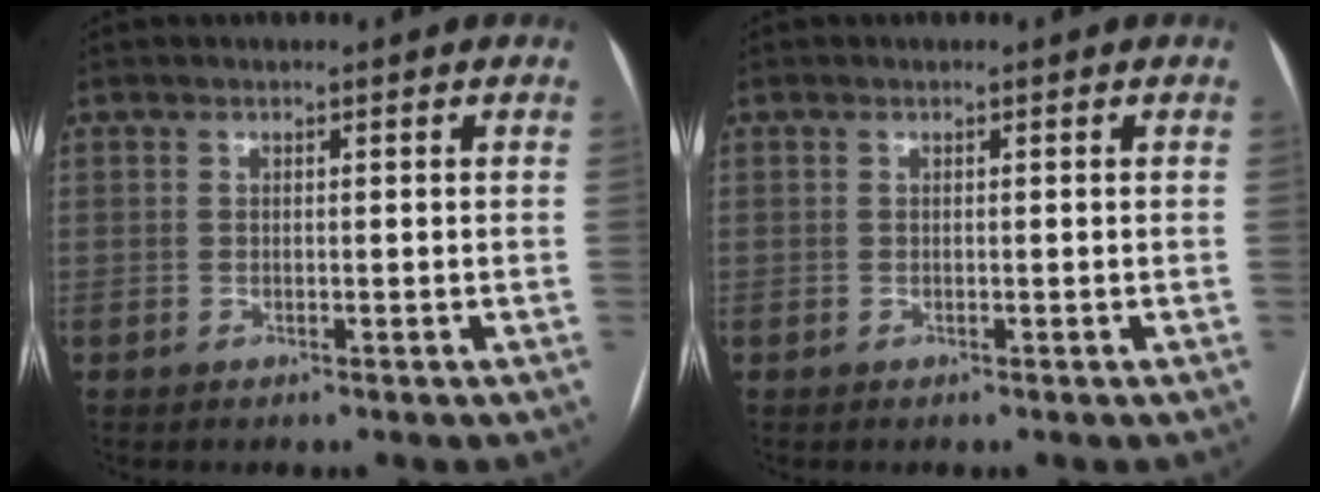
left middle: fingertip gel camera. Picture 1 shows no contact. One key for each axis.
{"total": 0.0}